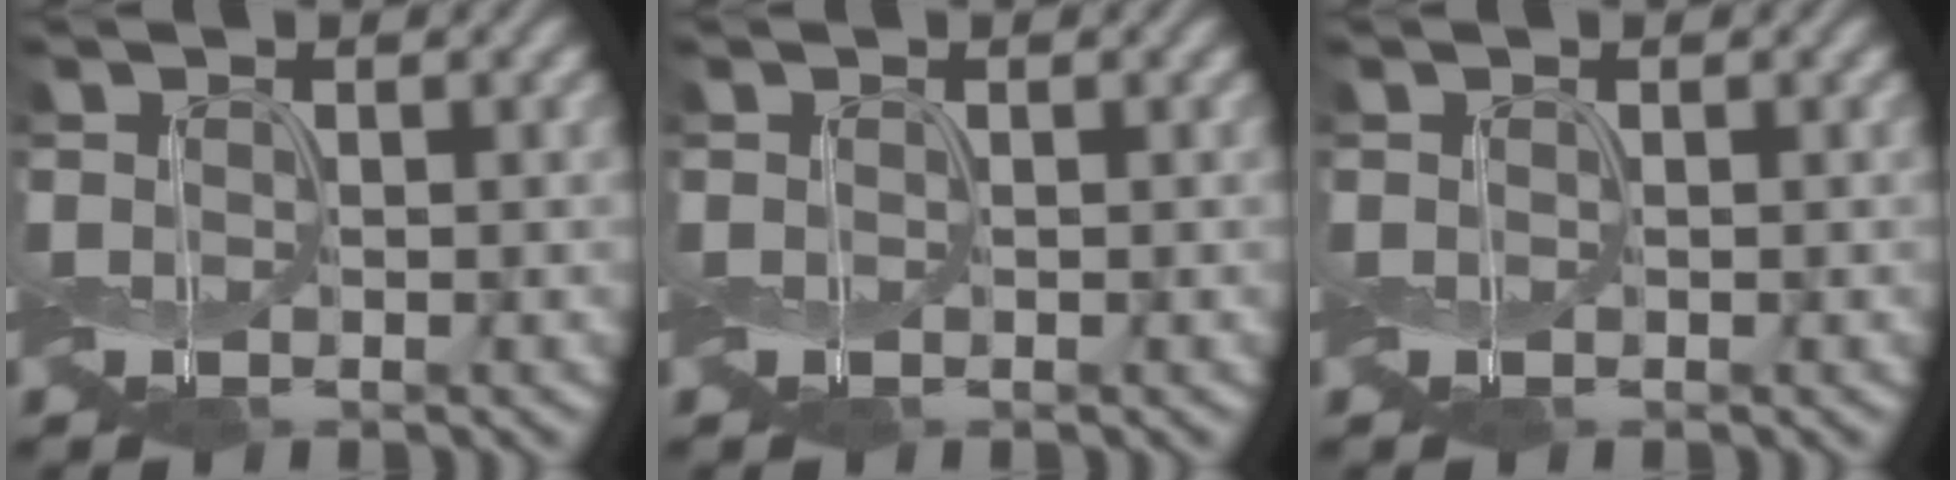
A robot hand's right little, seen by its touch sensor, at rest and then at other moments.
{"total": 0.0}
{"total": 0.0}